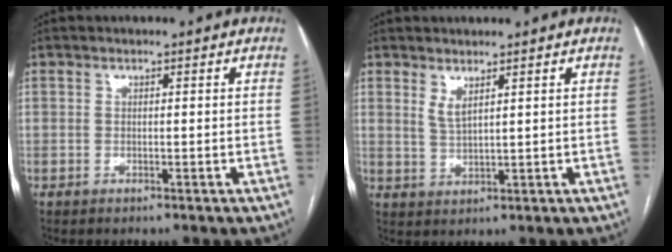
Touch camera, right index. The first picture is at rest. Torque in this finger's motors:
{"motor_torque": [0.03, 0.07, 0.02, 0.04]}